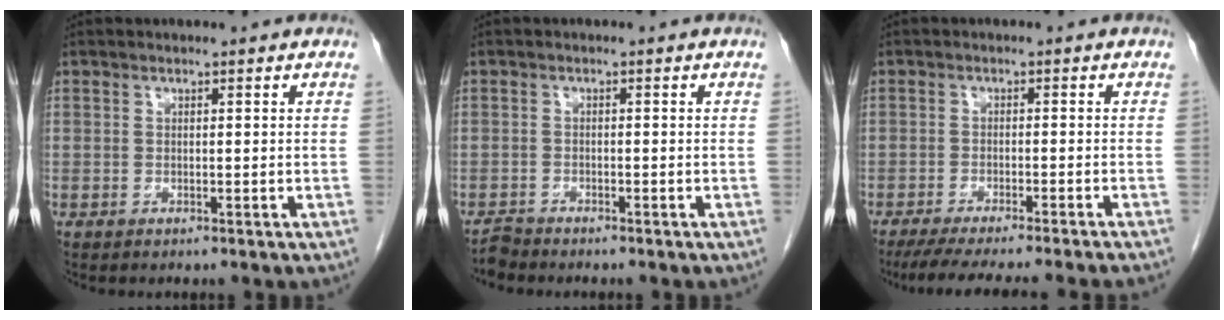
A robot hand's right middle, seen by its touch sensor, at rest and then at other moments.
{"total": 1.5, "force": [-1.5, 0.1, -0.2], "torque": [0.002, -0.006, -0.026]}
{"total": 13.0, "force": [-11.5, -0.8, 6.1], "torque": [-0.071, -0.030, -0.161]}